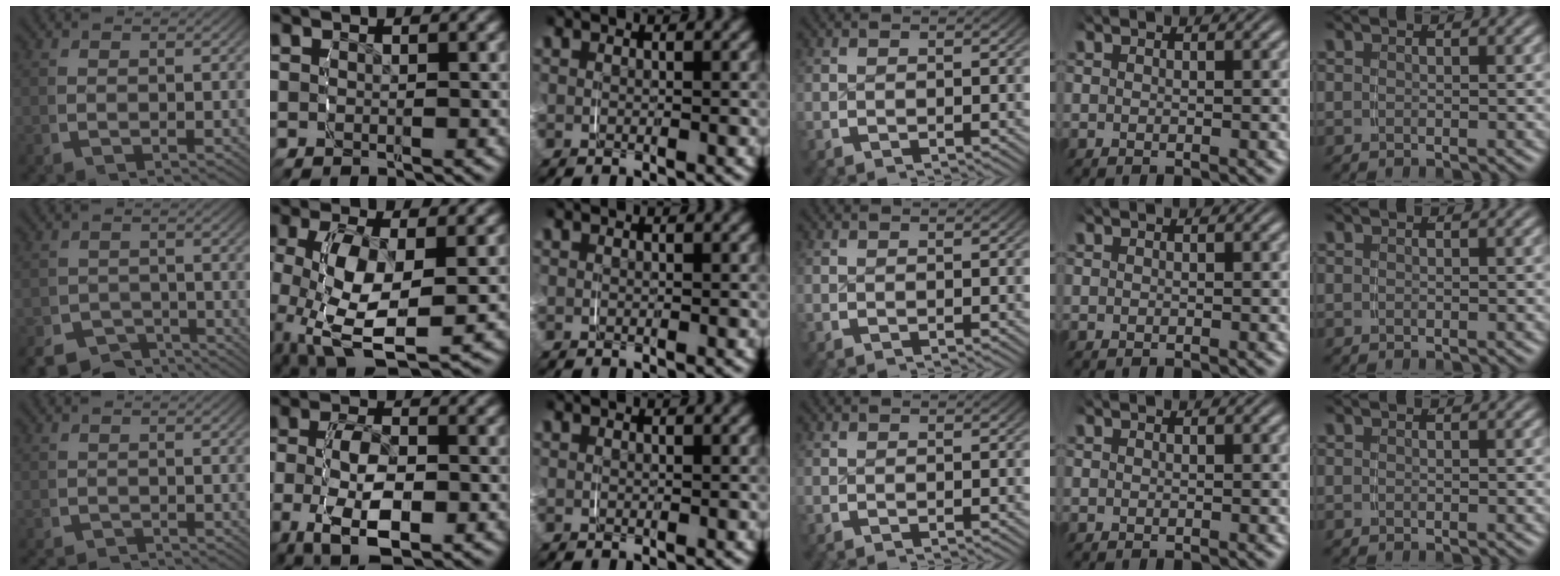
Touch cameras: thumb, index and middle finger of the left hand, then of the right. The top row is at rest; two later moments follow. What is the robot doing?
{"motion": "grasp_and_lifting", "object": "key"}